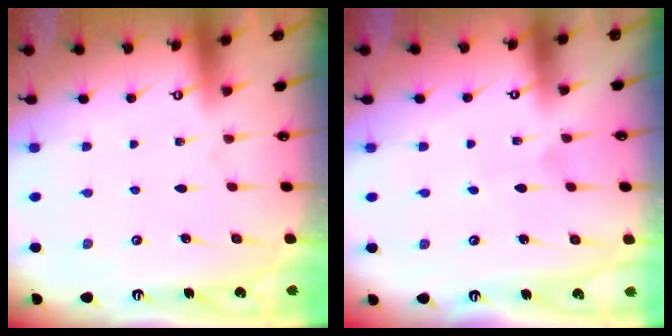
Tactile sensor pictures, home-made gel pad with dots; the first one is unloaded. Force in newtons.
{"total": 2.2, "press": 2.2, "slide": 0.2}